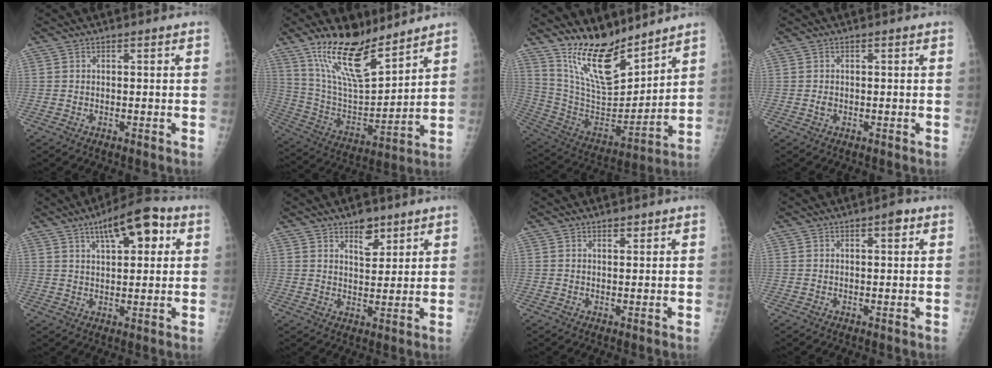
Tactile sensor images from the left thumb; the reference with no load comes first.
{"total": 18.3, "force": [13.2, 6.0, 11.2], "torque": [-0.167, -0.076, 0.252]}
{"total": 17.4, "force": [13.6, 5.7, 9.2], "torque": [-0.118, -0.094, 0.262]}
{"total": 1.1, "force": [-0.2, 0.8, 0.7], "torque": [-0.008, 0.001, -0.003]}
{"total": 10.9, "force": [4.8, 4.2, 8.8], "torque": [-0.110, -0.001, 0.068]}
{"total": 5.6, "force": [3.7, 2.9, 3.1], "torque": [-0.023, -0.025, 0.059]}
{"total": 1.4, "force": [1.1, 0.6, 0.7], "torque": [-0.003, -0.006, 0.015]}
{"total": 1.5, "force": [0.7, 0.5, 1.2], "torque": [-0.014, 0.001, 0.008]}